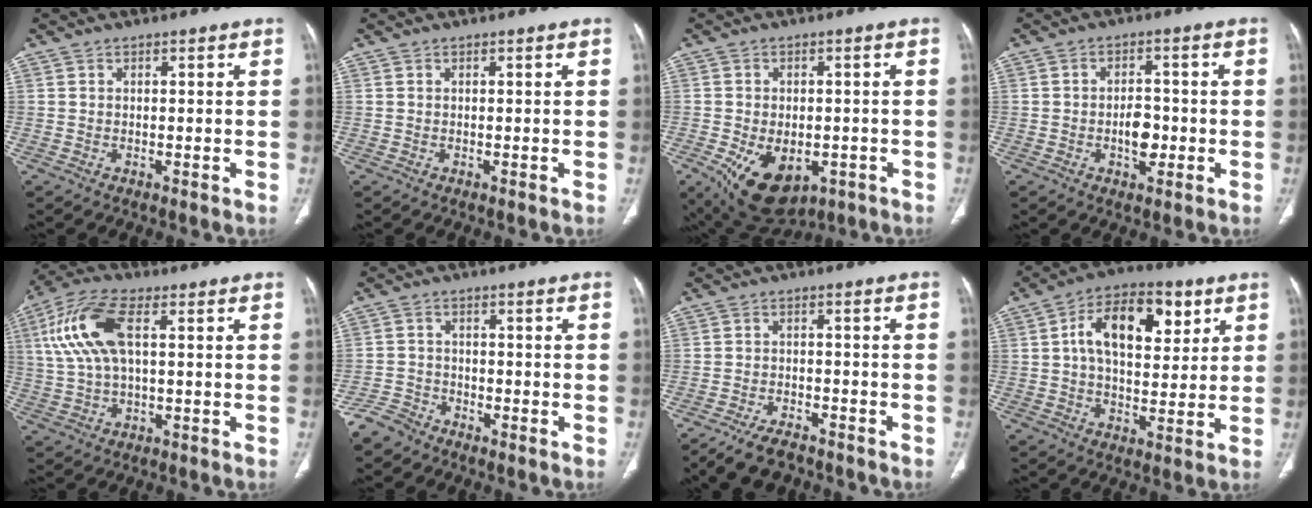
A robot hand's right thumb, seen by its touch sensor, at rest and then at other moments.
{"total": 0.0}
{"total": 13.2, "force": [-5.1, 8.1, 9.0], "torque": [-0.137, 0.003, -0.060]}
{"total": 5.1, "force": [-1.1, 3.1, 3.9], "torque": [-0.049, 0.012, -0.017]}
{"total": 13.0, "force": [3.0, 5.9, 11.1], "torque": [-0.250, 0.021, 0.061]}
{"total": 4.2, "force": [-3.5, 2.3, 0.5], "torque": [-0.005, 0.012, -0.073]}
{"total": 6.9, "force": [-5.5, 3.0, 2.9], "torque": [-0.052, 0.021, -0.091]}
{"total": 15.5, "force": [4.9, 8.8, 11.8], "torque": [-0.161, 0.002, 0.073]}